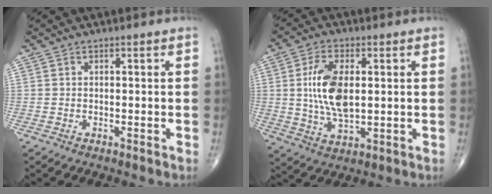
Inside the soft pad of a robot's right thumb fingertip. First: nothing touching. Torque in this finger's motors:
{"motor_torque": [1.58, 1.95, 1.50, -0.01, 0.14]}